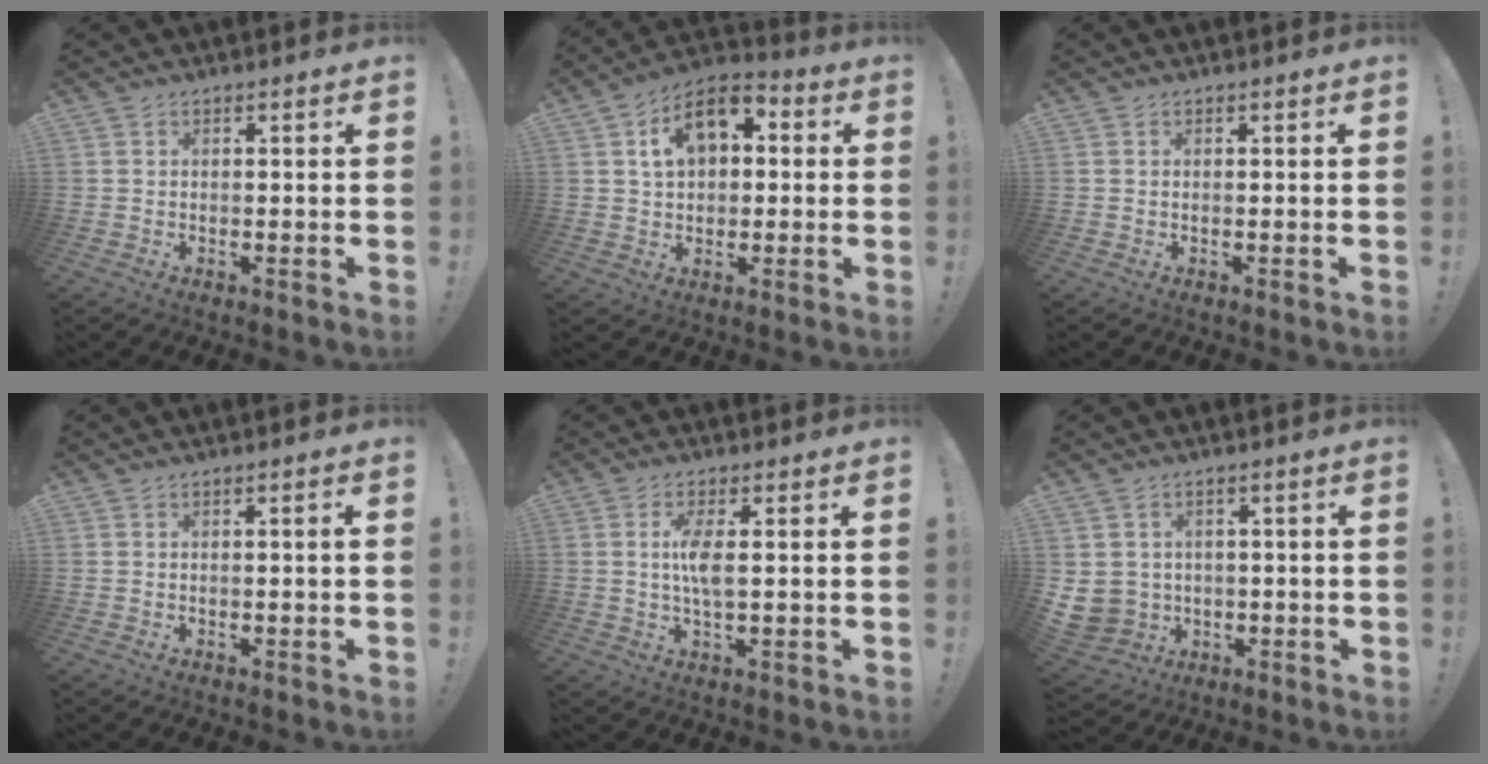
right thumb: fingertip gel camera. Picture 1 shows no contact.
{"total": 11.6, "force": [4.0, 7.8, 7.6], "torque": [-0.118, 0.000, 0.076]}
{"total": 0.0}
{"total": 1.3, "force": [0.0, -0.1, 1.3], "torque": [-0.030, 0.003, 0.000]}
{"total": 5.9, "force": [0.6, 1.6, 5.6], "torque": [-0.107, -0.004, 0.006]}
{"total": 6.3, "force": [0.3, 6.1, 1.6], "torque": [-0.044, -0.001, 0.012]}